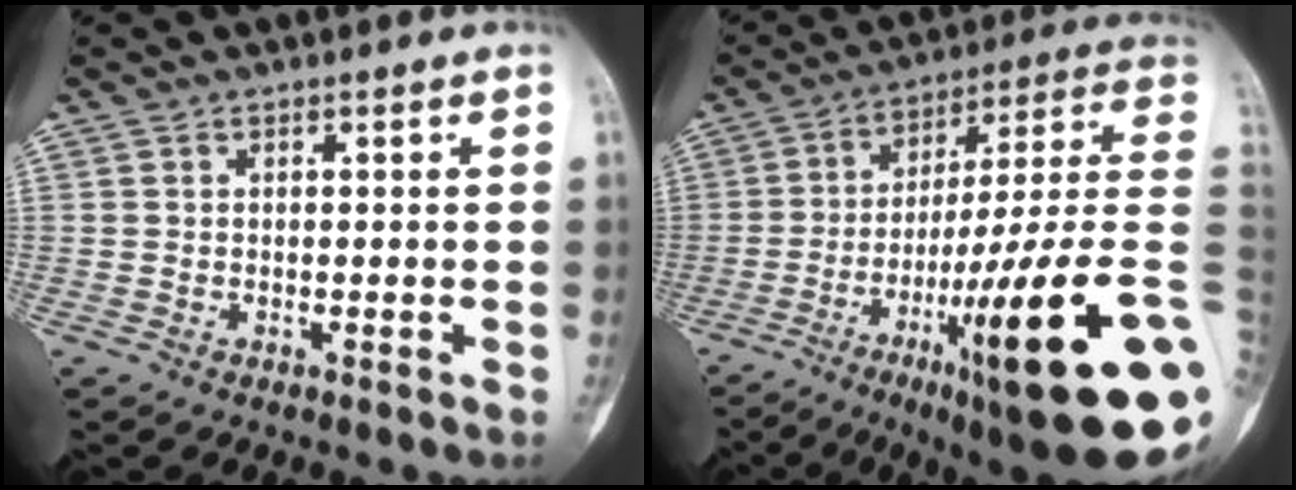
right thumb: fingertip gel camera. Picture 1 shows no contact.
{"total": 29.4, "force": [-8.8, 3.7, 27.8], "torque": [-0.360, 0.040, -0.134]}